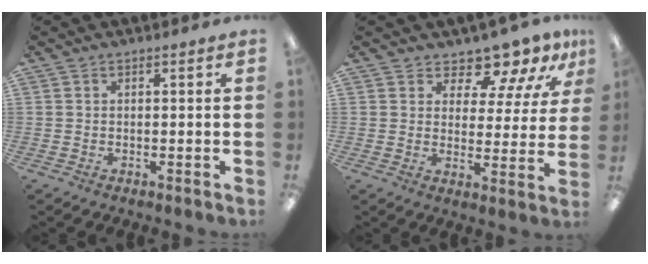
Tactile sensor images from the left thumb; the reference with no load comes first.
{"total": 10.8, "force": [9.6, 3.7, 3.2], "torque": [-0.057, -0.073, 0.178]}